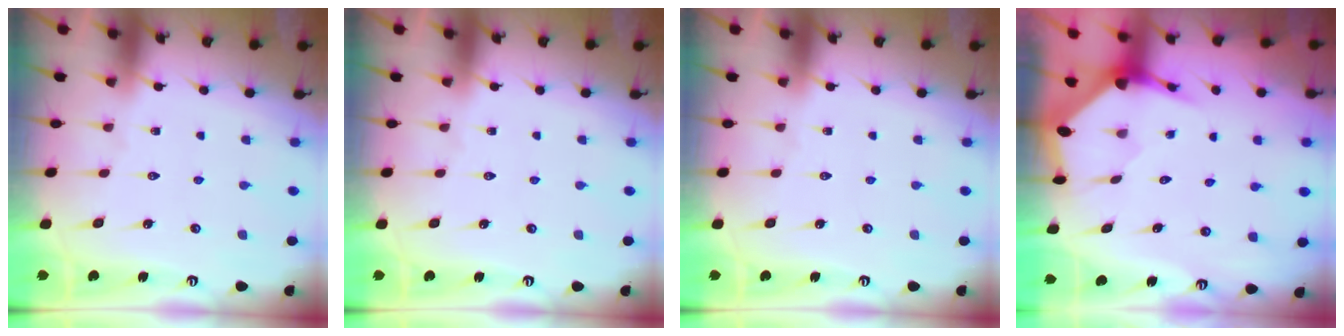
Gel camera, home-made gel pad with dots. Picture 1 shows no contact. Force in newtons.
{"total": 0.0}
{"total": 0.0}
{"total": 3.6, "press": 3.6, "slide": 0.5}